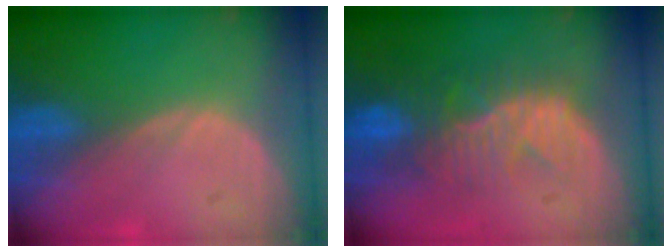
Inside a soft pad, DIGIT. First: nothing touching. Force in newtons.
{"total": 10.1, "press": 8.6, "slide": 5.2}